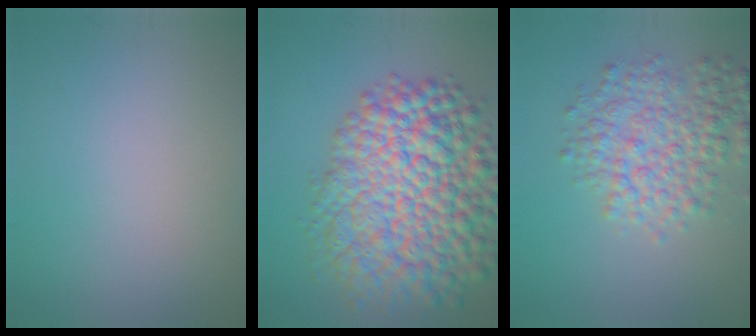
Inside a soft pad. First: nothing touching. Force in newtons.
{"total": 12.8, "press": 12.8, "slide": 0.5}
{"total": 5.4, "press": 5.4, "slide": 0.2}